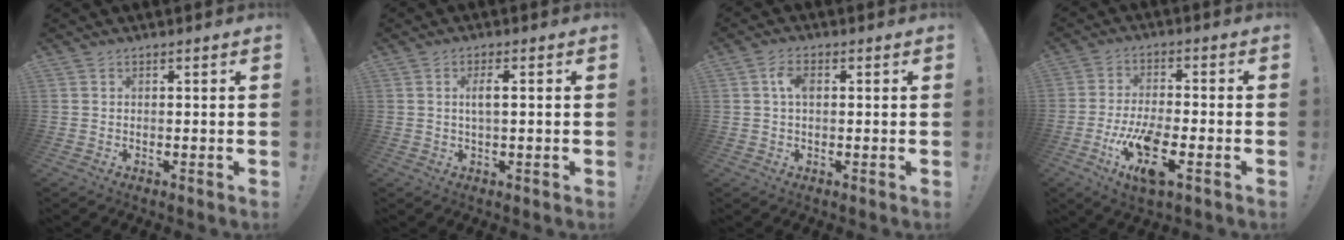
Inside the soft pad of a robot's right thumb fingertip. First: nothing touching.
{"total": 3.4, "force": [0.4, 0.5, 3.3], "torque": [-0.057, -0.001, 0.003]}
{"total": 4.0, "force": [0.7, 2.4, 3.2], "torque": [-0.058, 0.009, 0.011]}
{"total": 13.1, "force": [-5.5, 4.6, 11.0], "torque": [-0.213, 0.018, -0.087]}